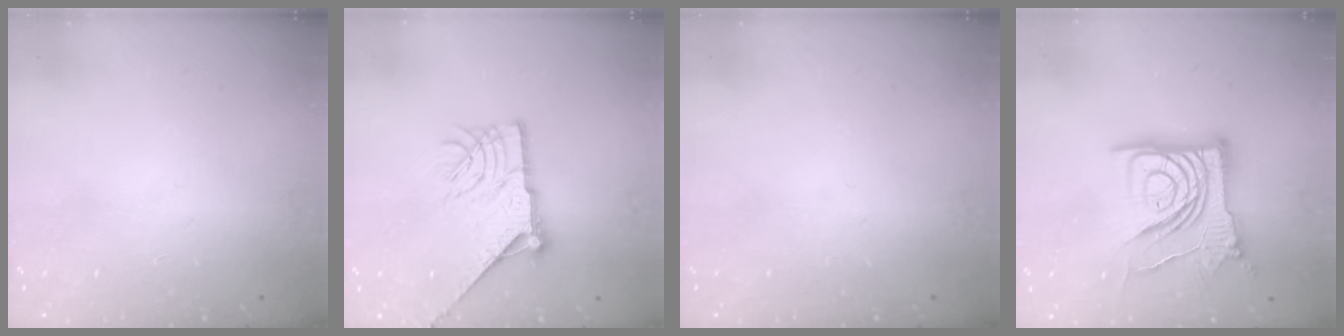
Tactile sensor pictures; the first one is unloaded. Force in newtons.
{"total": 16.6, "press": 16.6, "slide": 0.7}
{"total": 0.0}
{"total": 19.2, "press": 19.1, "slide": 2.1}